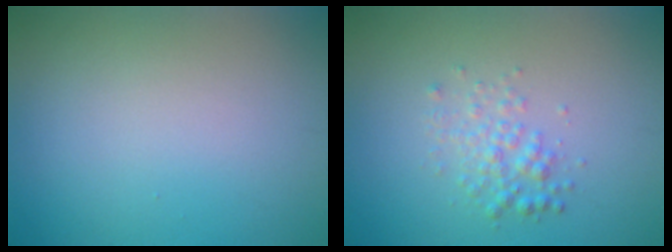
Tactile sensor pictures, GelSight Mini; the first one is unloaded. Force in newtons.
{"total": 2.1, "press": 2.1, "slide": 0.0}